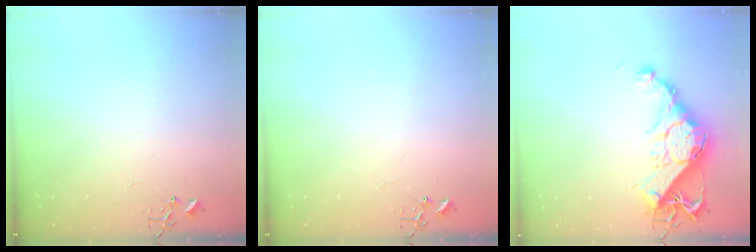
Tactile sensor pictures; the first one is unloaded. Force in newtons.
{"total": 0.0}
{"total": 15.7, "press": 15.7, "slide": 1.1}